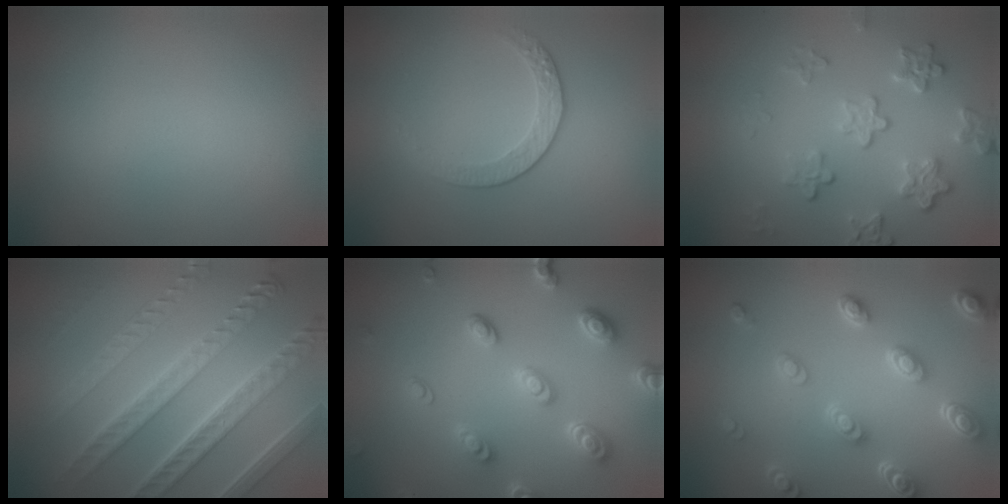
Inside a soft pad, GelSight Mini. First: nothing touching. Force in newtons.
{"total": 1.8, "press": 1.3, "slide": 1.3}
{"total": 4.2, "press": 3.1, "slide": 2.9}
{"total": 8.3, "press": 6.1, "slide": 5.5}
{"total": 4.6, "press": 3.7, "slide": 2.7}
{"total": 5.0, "press": 3.7, "slide": 3.3}